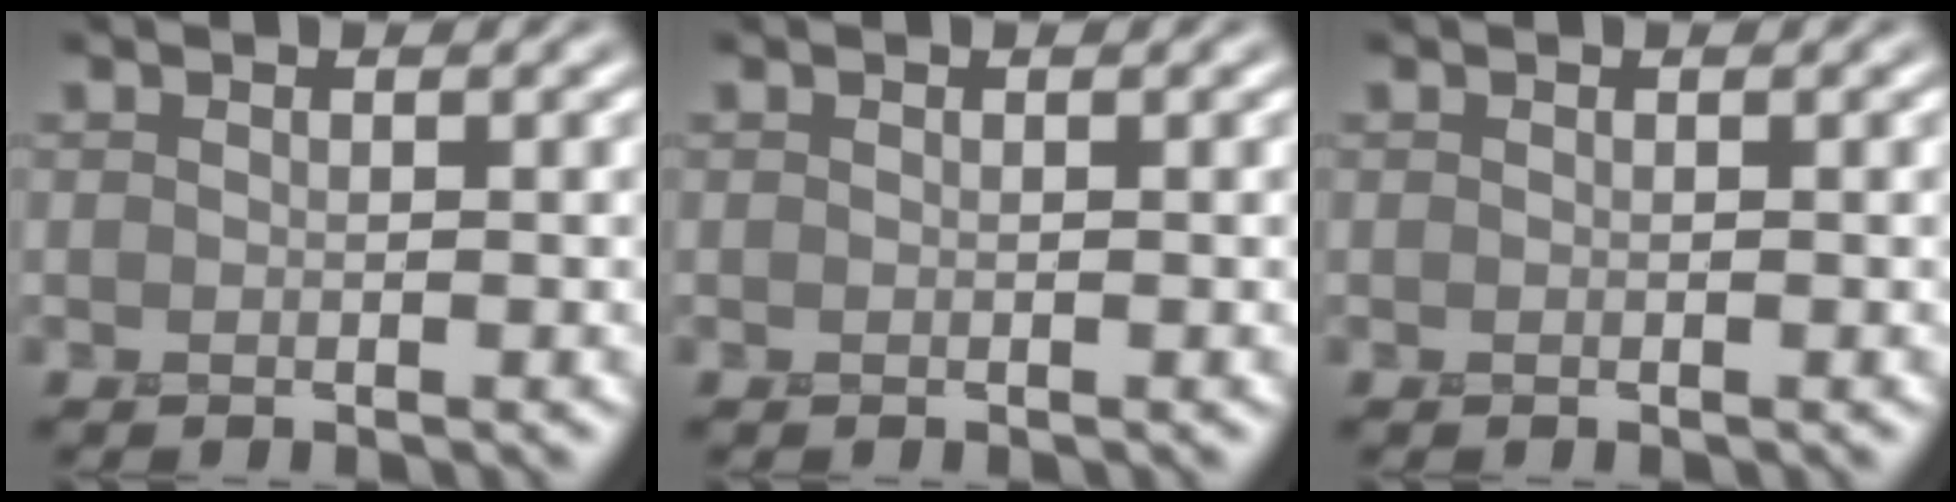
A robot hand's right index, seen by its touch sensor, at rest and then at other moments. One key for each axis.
{"total": 0.0}
{"total": 0.0}